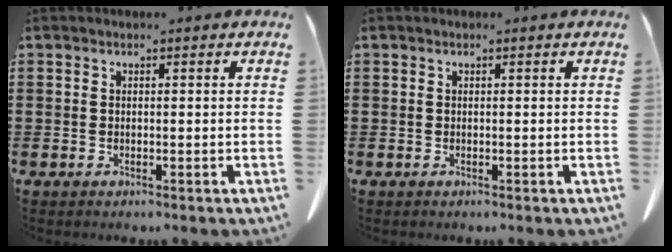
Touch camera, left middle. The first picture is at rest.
{"total": 0.0}